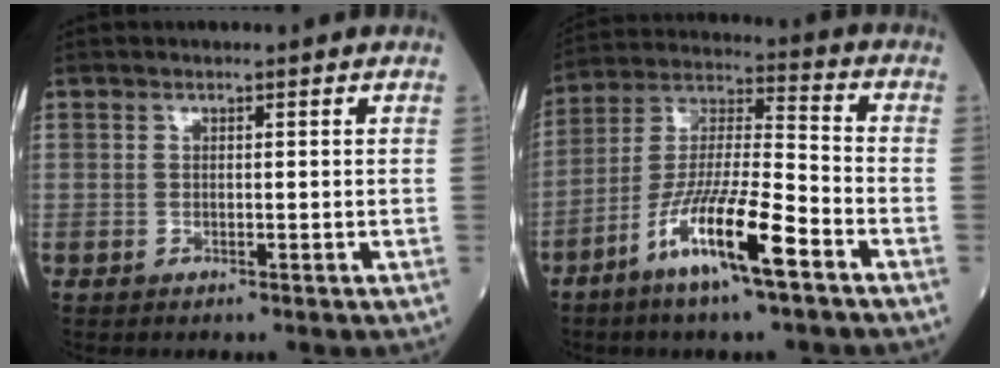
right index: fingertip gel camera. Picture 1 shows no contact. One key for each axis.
{"total": 13.9, "fx": -7.3, "fy": 1.1, "fz": 11.8, "tx": -0.233, "ty": -0.015, "tz": -0.141}